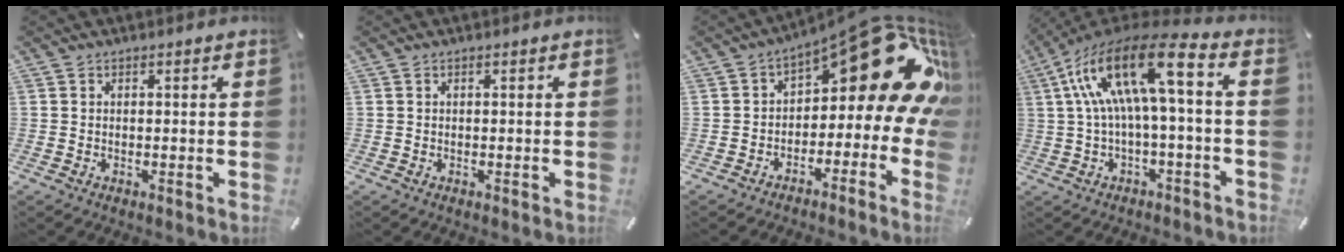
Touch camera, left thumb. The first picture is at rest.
{"total": 0.0}
{"total": 19.4, "force": [7.2, 8.8, 15.7], "torque": [-0.207, -0.044, 0.118]}
{"total": 17.8, "force": [3.5, 4.8, 16.8], "torque": [-0.327, -0.010, 0.051]}